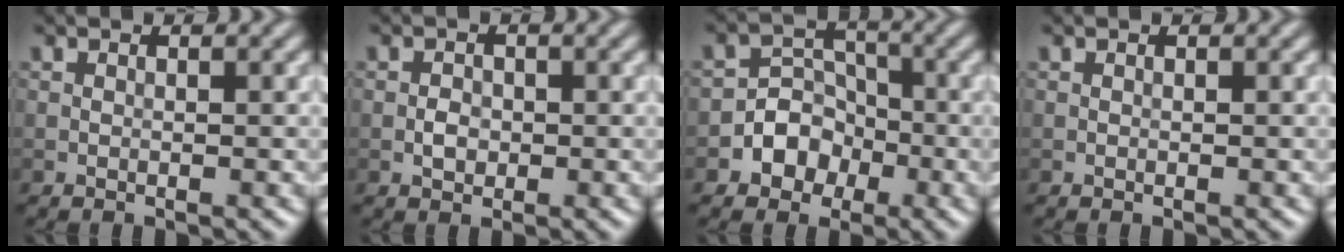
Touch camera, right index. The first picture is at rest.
{"total": 1.3, "force": [-0.3, 1.0, 0.8], "torque": [-0.012, 0.000, -0.008]}
{"total": 4.5, "force": [-2.0, 3.8, 1.2], "torque": [0.022, 0.011, -0.057]}
{"total": 0.0}